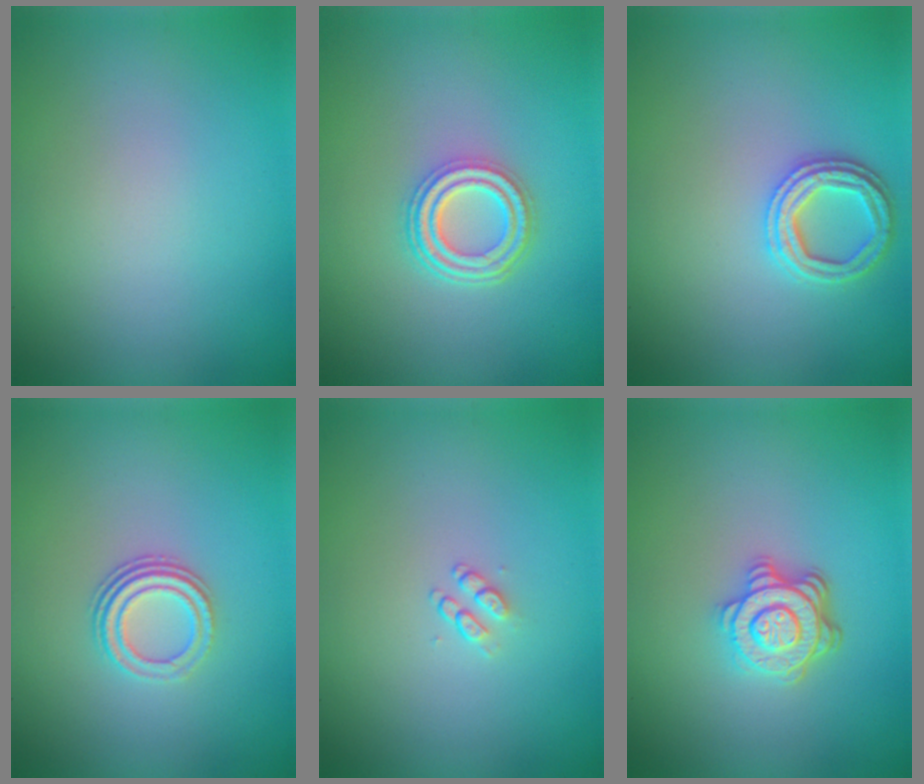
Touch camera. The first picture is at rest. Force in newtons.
{"total": 4.0, "press": 3.1, "slide": 2.5}
{"total": 2.8, "press": 2.7, "slide": 0.7}
{"total": 2.9, "press": 2.0, "slide": 2.0}
{"total": 1.1, "press": 0.7, "slide": 0.8}
{"total": 4.3, "press": 3.4, "slide": 2.7}